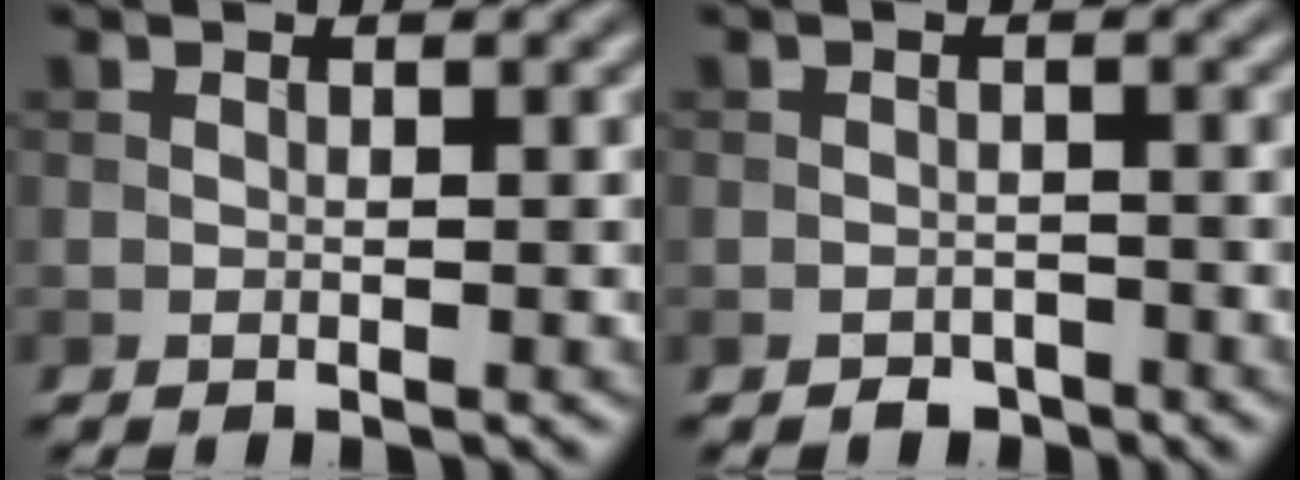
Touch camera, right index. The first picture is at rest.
{"total": 1.4, "force": [-1.2, 0.7, 0.2], "torque": [0.001, 0.002, -0.020]}